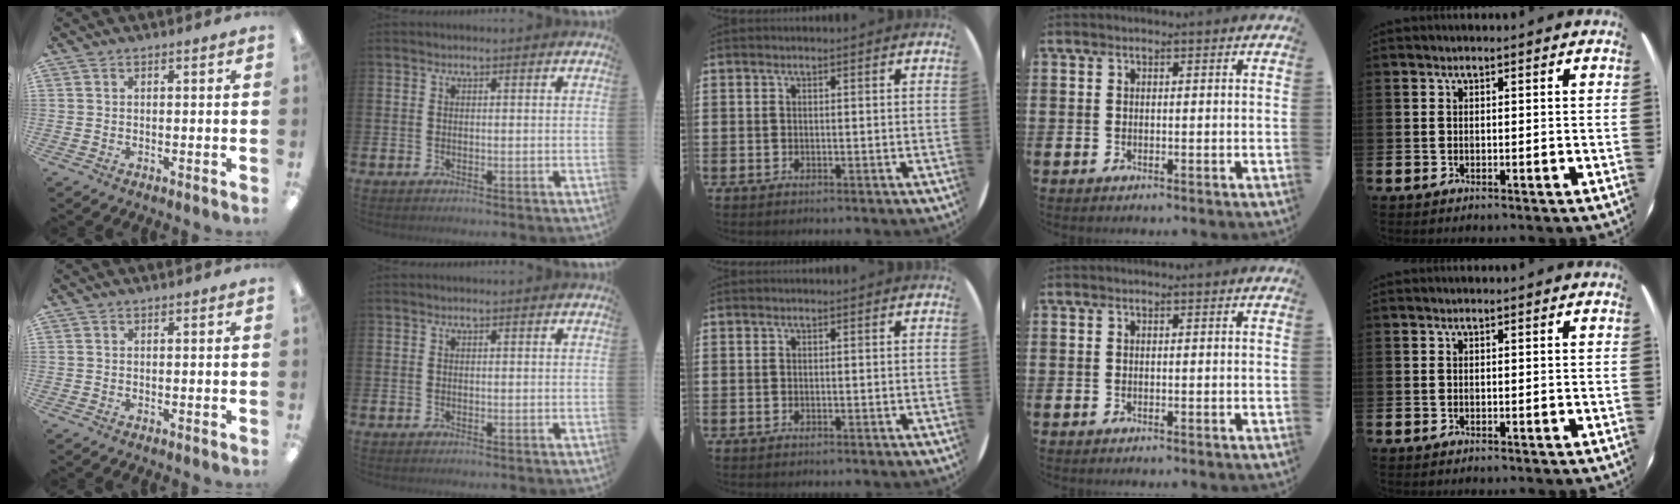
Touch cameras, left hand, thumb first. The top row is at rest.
{}